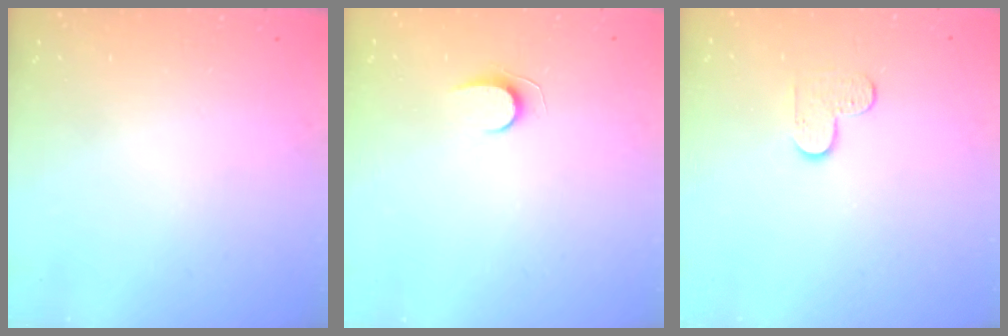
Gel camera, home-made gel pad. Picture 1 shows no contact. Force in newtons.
{"total": 5.6, "press": 5.6, "slide": 0.5}
{"total": 4.7, "press": 4.7, "slide": 0.5}